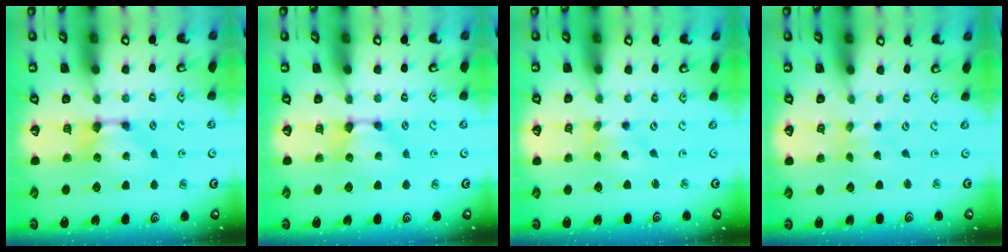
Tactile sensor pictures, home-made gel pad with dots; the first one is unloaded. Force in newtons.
{"total": 0.0}
{"total": 1.7, "press": 1.3, "slide": 1.1}
{"total": 4.1, "press": 4.0, "slide": 0.6}